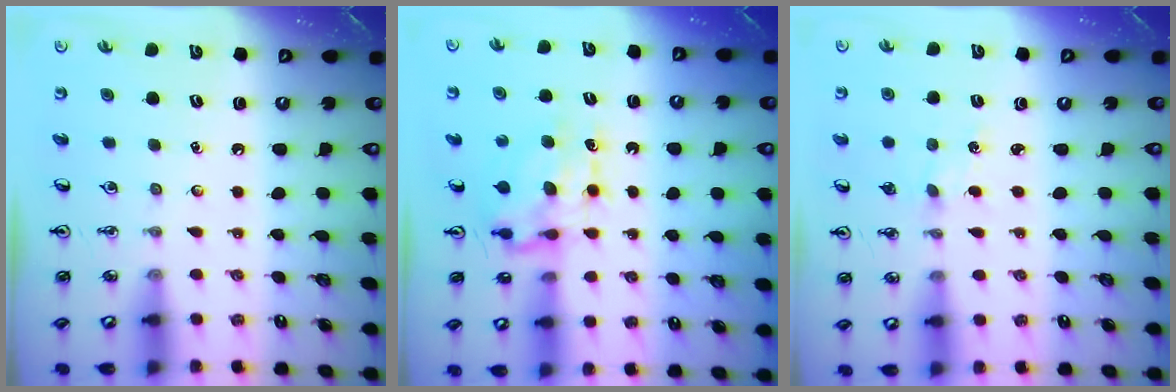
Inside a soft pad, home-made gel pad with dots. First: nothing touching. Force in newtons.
{"total": 6.7, "press": 6.7, "slide": 0.7}
{"total": 0.0}